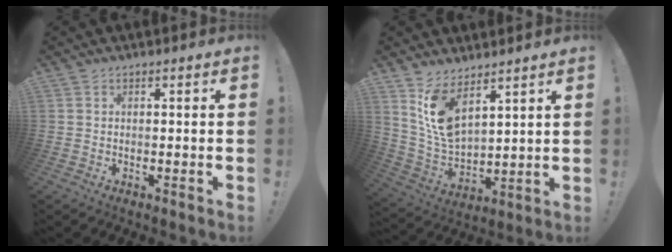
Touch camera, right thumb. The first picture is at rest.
{"total": 11.9, "force": [8.3, 5.4, 6.6], "torque": [-0.127, -0.055, 0.160]}